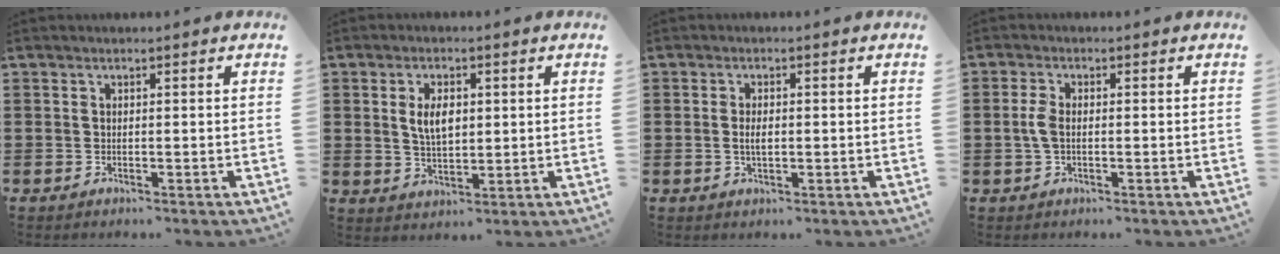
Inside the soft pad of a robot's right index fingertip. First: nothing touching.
{"total": 4.8, "force": [0.9, 2.4, 4.0], "torque": [-0.076, 0.007, 0.011]}
{"total": 2.3, "force": [-0.1, 1.0, 2.1], "torque": [-0.039, 0.003, -0.002]}
{"total": 3.2, "force": [-0.2, 1.6, 2.8], "torque": [-0.070, -0.001, -0.008]}